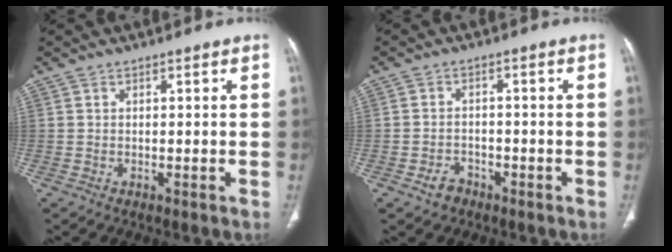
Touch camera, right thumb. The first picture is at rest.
{"total": 3.2, "force": [-2.0, 2.3, 1.1], "torque": [-0.016, 0.020, -0.029]}